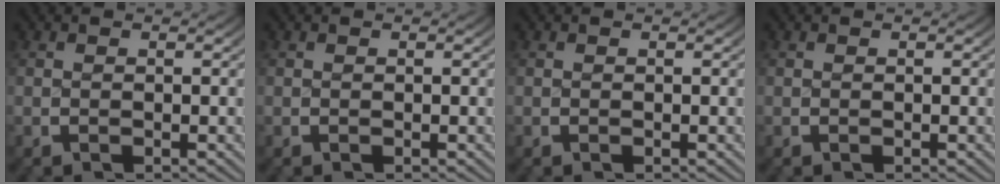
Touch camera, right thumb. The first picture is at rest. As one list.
[{"total": 0.0}, {"total": 0.0}, {"total": 0.0}]